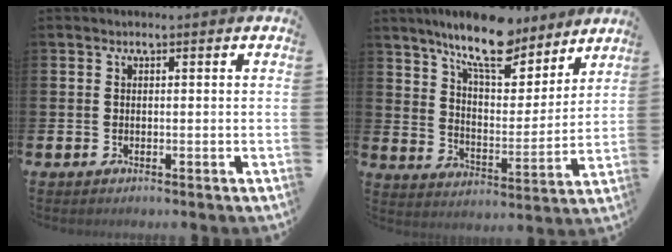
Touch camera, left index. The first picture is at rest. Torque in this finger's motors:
{"motor_torque": [2.14, 0.00, 1.05, 0.21]}